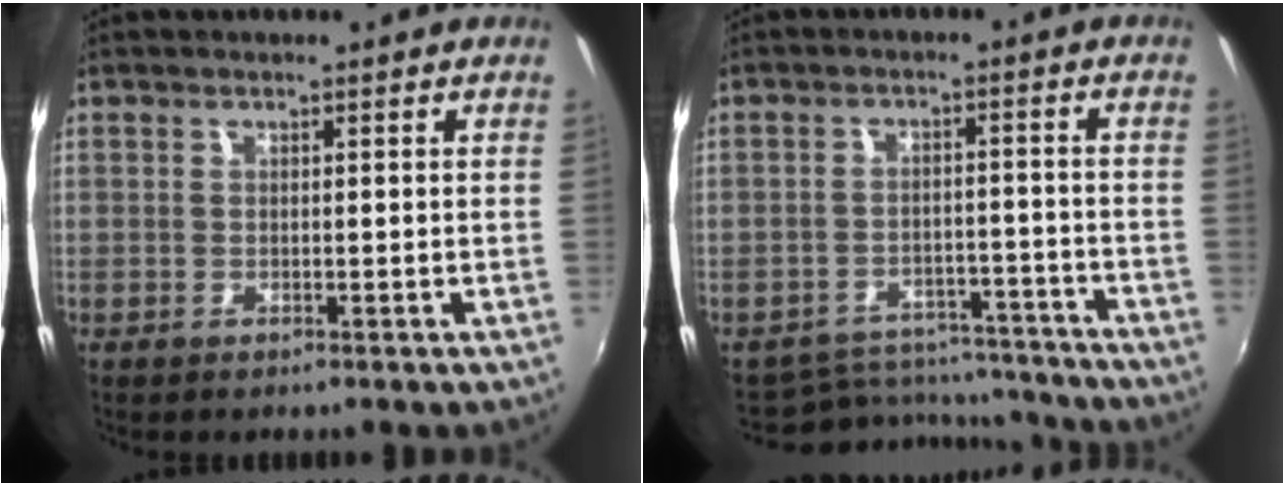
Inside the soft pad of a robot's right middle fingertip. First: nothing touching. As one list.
[{"total": 13.9, "force": [-12.7, 4.9, 2.7], "torque": [-0.064, 0.026, -0.160]}]